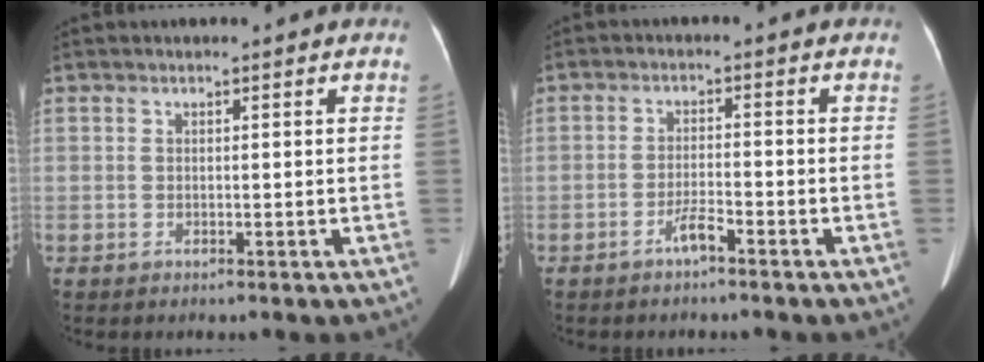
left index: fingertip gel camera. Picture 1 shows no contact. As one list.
[{"total": 2.7, "force": [-2.2, 0.1, 1.6], "torque": [-0.037, -0.005, -0.040]}]